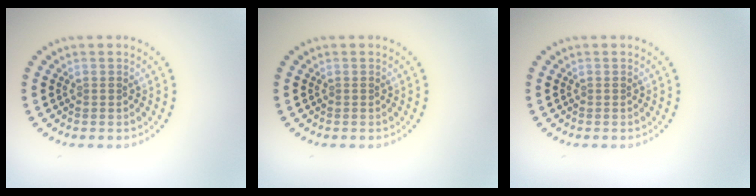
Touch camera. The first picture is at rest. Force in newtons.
{"total": 0.0}
{"total": 0.0}